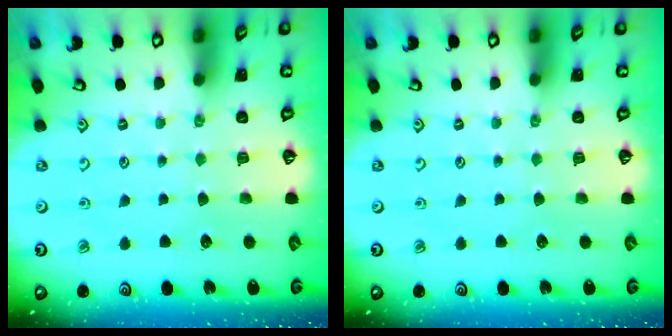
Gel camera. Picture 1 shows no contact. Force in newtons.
{"total": 0.0}